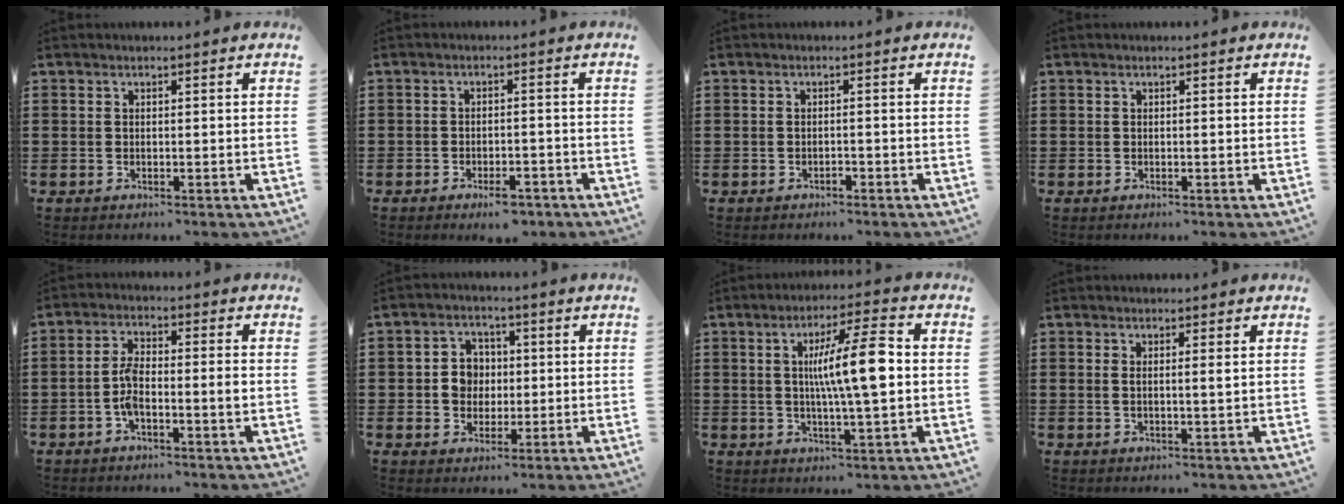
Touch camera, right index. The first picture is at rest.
{"total": 3.0, "force": [-2.6, 0.6, 1.4], "torque": [-0.025, 0.004, -0.049]}
{"total": 0.8, "force": [-0.6, 0.2, 0.5], "torque": [-0.013, -0.002, -0.011]}
{"total": 0.0}
{"total": 5.3, "force": [-1.5, 1.3, 4.9], "torque": [-0.107, -0.002, -0.034]}
{"total": 4.9, "force": [-0.1, 4.2, 2.4], "torque": [-0.060, 0.013, -0.004]}
{"total": 10.4, "force": [0.9, 1.5, 10.3], "torque": [-0.179, 0.002, 0.009]}
{"total": 1.5, "force": [0.4, 0.0, 1.5], "torque": [-0.030, 0.000, 0.006]}